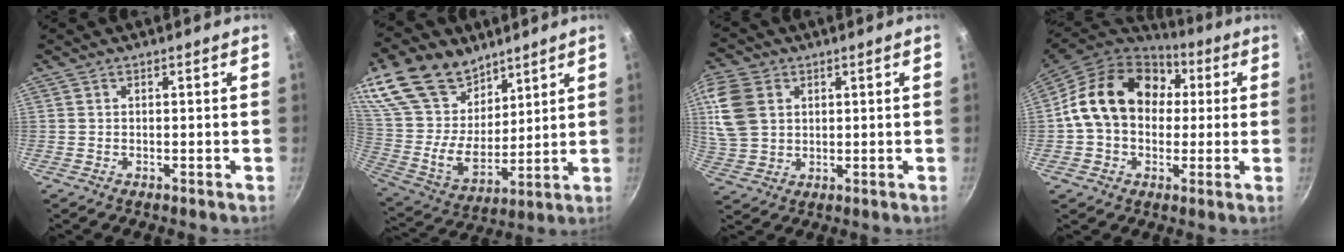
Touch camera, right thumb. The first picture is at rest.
{"total": 24.2, "force": [15.1, 14.8, 11.8], "torque": [-0.224, -0.053, 0.292]}
{"total": 11.0, "force": [3.2, 8.1, 6.7], "torque": [-0.130, -0.005, 0.068]}
{"total": 19.0, "force": [2.8, 14.8, 11.6], "torque": [-0.172, 0.036, 0.040]}